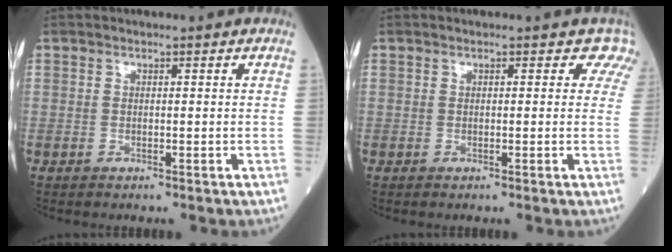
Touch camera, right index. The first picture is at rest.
{"total": 2.5, "force": [1.7, 1.8, 0.6], "torque": [0.023, -0.004, 0.000]}